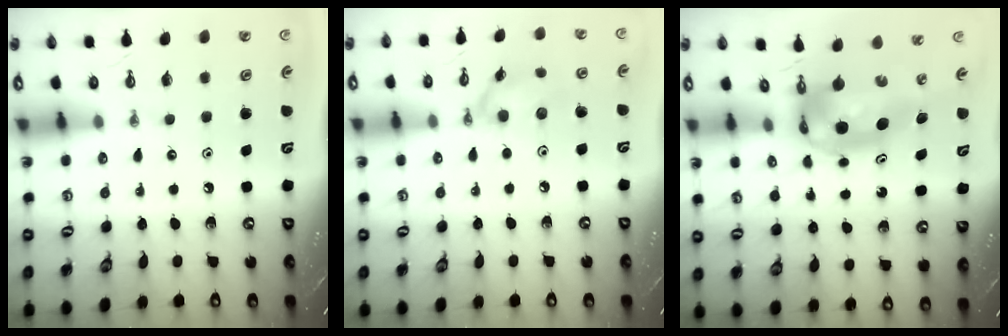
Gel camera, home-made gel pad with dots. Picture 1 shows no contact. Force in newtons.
{"total": 10.0, "press": 10.0, "slide": 1.2}
{"total": 6.8, "press": 6.7, "slide": 1.1}